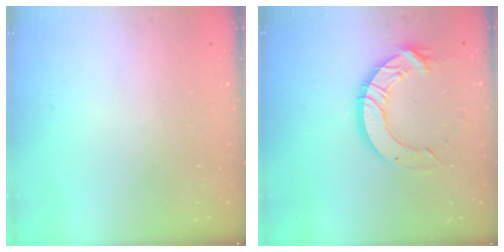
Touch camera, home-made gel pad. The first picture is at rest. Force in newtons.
{"total": 11.6, "press": 11.6, "slide": 1.2}